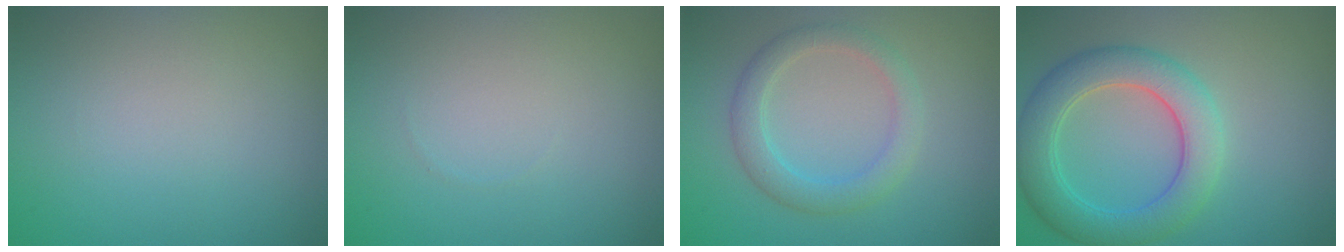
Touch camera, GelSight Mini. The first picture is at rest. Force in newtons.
{"total": 0.0}
{"total": 3.1, "press": 3.1, "slide": 0.3}
{"total": 5.7, "press": 5.7, "slide": 0.2}